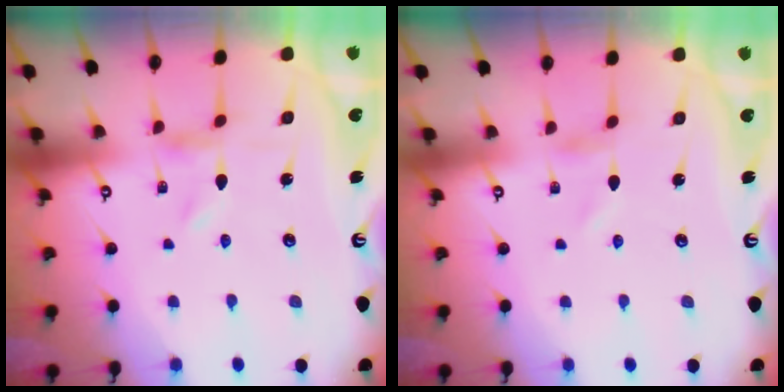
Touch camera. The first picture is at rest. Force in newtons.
{"total": 0.7, "press": 0.7, "slide": 0.2}